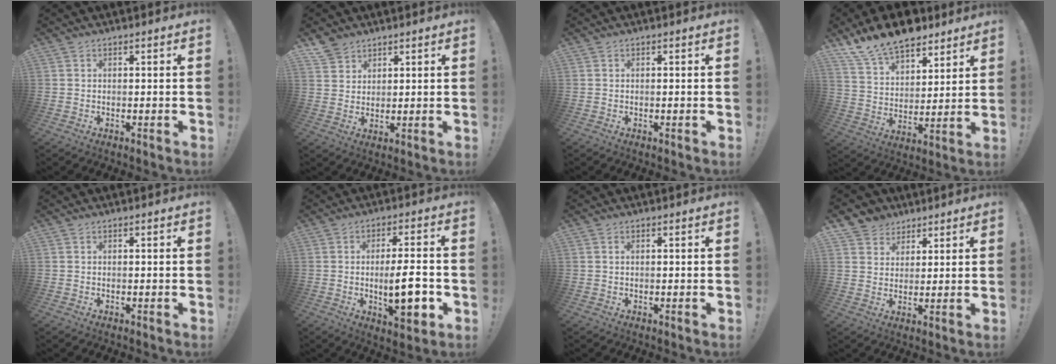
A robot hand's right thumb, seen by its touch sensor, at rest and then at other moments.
{"total": 5.1, "force": [4.0, 3.0, 0.6], "torque": [-0.012, -0.024, 0.078]}
{"total": 0.0}
{"total": 14.6, "force": [11.9, 6.9, 4.9], "torque": [-0.101, -0.086, 0.221]}
{"total": 0.0}
{"total": 12.8, "force": [-2.2, 3.6, 12.0], "torque": [-0.180, -0.002, -0.041]}
{"total": 0.5, "force": [0.2, 0.1, 0.5], "torque": [-0.012, 0.002, 0.004]}
{"total": 5.7, "force": [3.5, 4.5, 0.1], "torque": [0.001, -0.031, 0.069]}